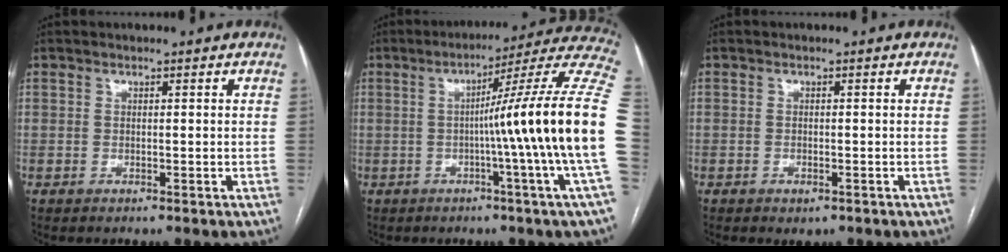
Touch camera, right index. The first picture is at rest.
{"total": 20.5, "force": [-1.7, -3.0, 20.2], "torque": [-0.210, 0.016, -0.045]}
{"total": 1.4, "force": [-0.7, 0.9, 0.8], "torque": [-0.006, 0.001, -0.003]}